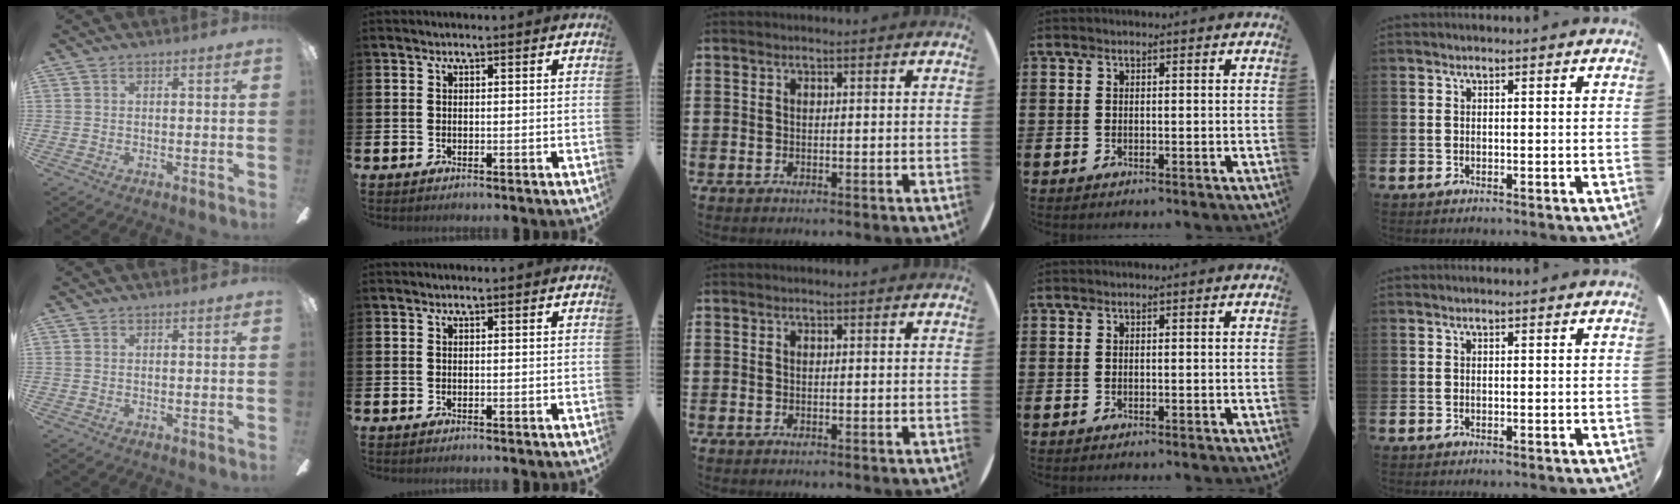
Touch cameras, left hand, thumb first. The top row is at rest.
{}